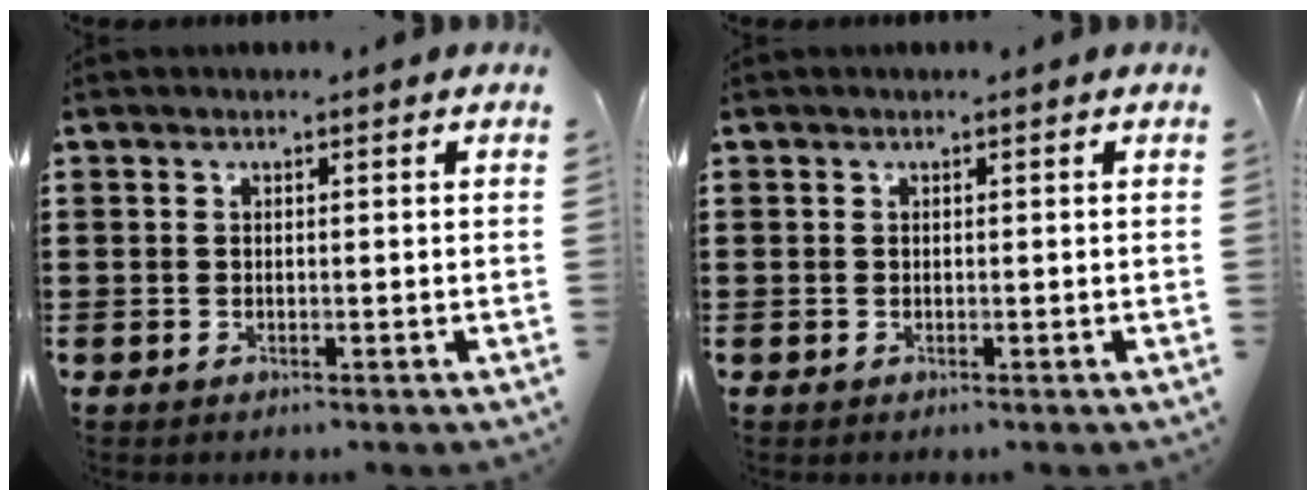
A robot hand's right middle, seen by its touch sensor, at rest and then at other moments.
{"total": 0.0}